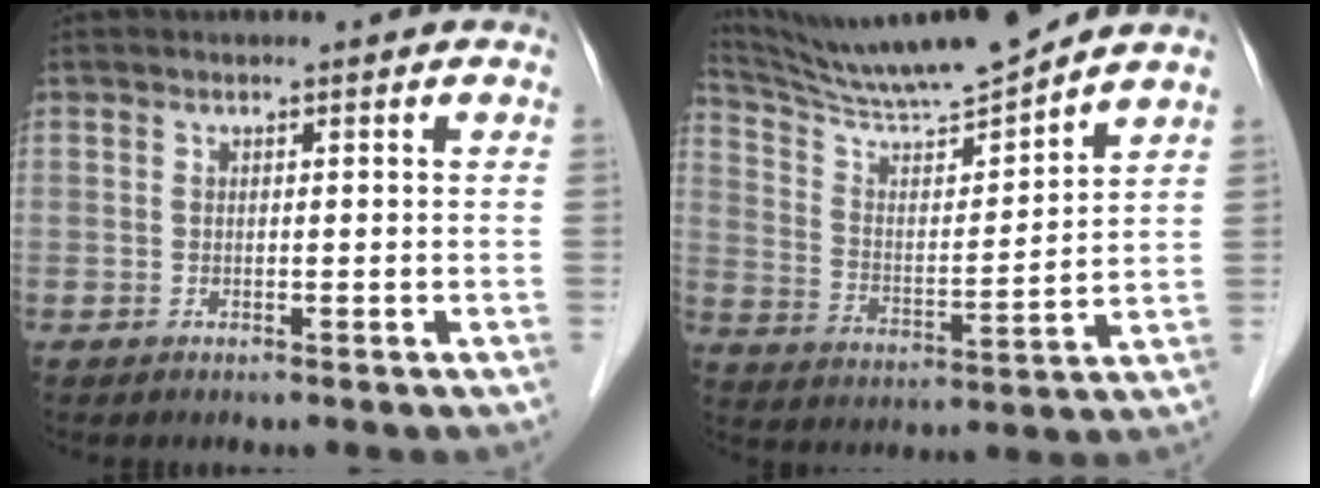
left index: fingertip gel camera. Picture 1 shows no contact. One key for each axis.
{"total": 13.2, "fx": 12.5, "fy": -1.4, "fz": 4.1, "tx": -0.084, "ty": 0.001, "tz": 0.225}